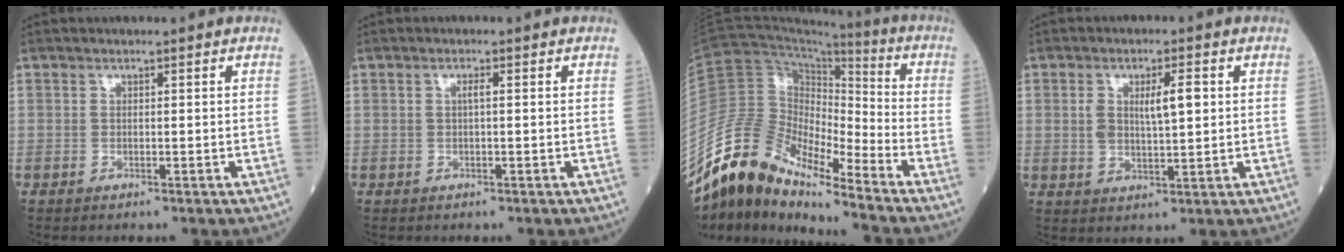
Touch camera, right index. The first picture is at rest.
{"total": 0.9, "force": [0.1, 0.0, 0.9], "torque": [-0.018, 0.002, 0.001]}
{"total": 13.3, "force": [-11.8, 3.2, 5.1], "torque": [-0.099, 0.054, -0.222]}
{"total": 5.5, "force": [1.4, 1.6, 5.0], "torque": [-0.093, 0.008, 0.031]}